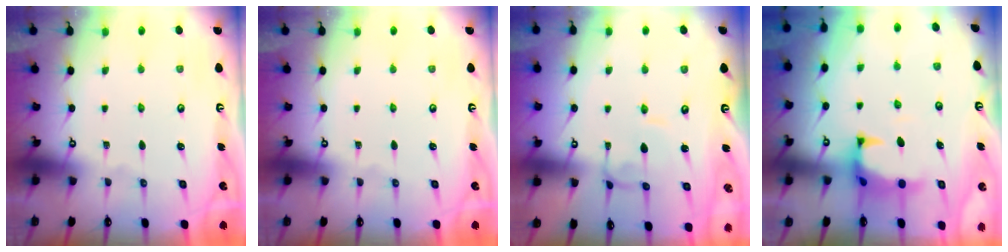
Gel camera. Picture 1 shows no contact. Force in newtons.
{"total": 0.0}
{"total": 1.4, "press": 1.3, "slide": 0.4}
{"total": 1.2, "press": 0.8, "slide": 1.0}